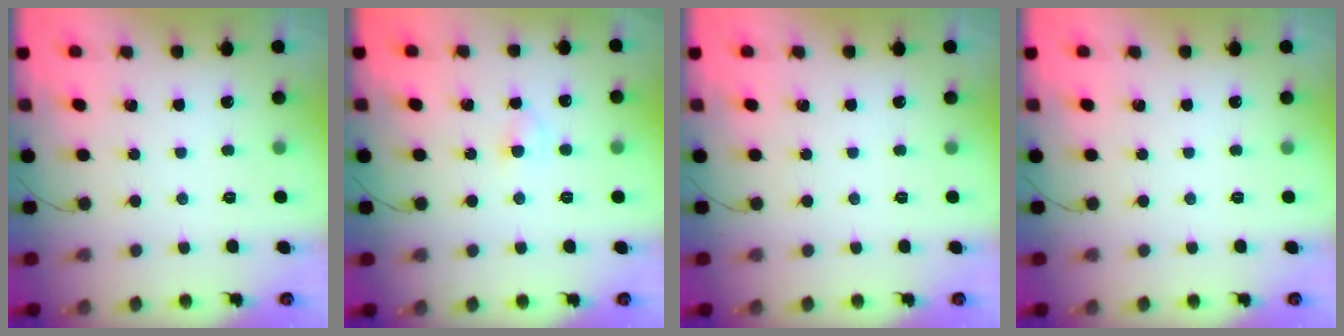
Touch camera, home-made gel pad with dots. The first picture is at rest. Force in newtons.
{"total": 2.7, "press": 2.6, "slide": 1.0}
{"total": 0.0}
{"total": 0.0}